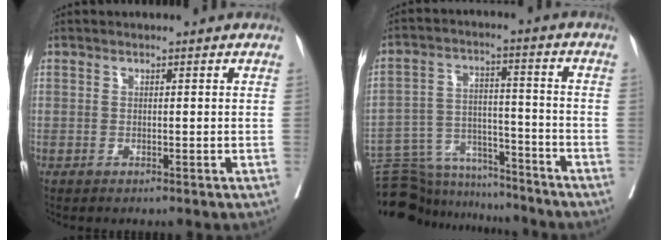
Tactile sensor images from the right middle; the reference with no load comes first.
{"total": 17.8, "force": [-16.8, 4.0, 4.6], "torque": [-0.104, 0.013, -0.260]}